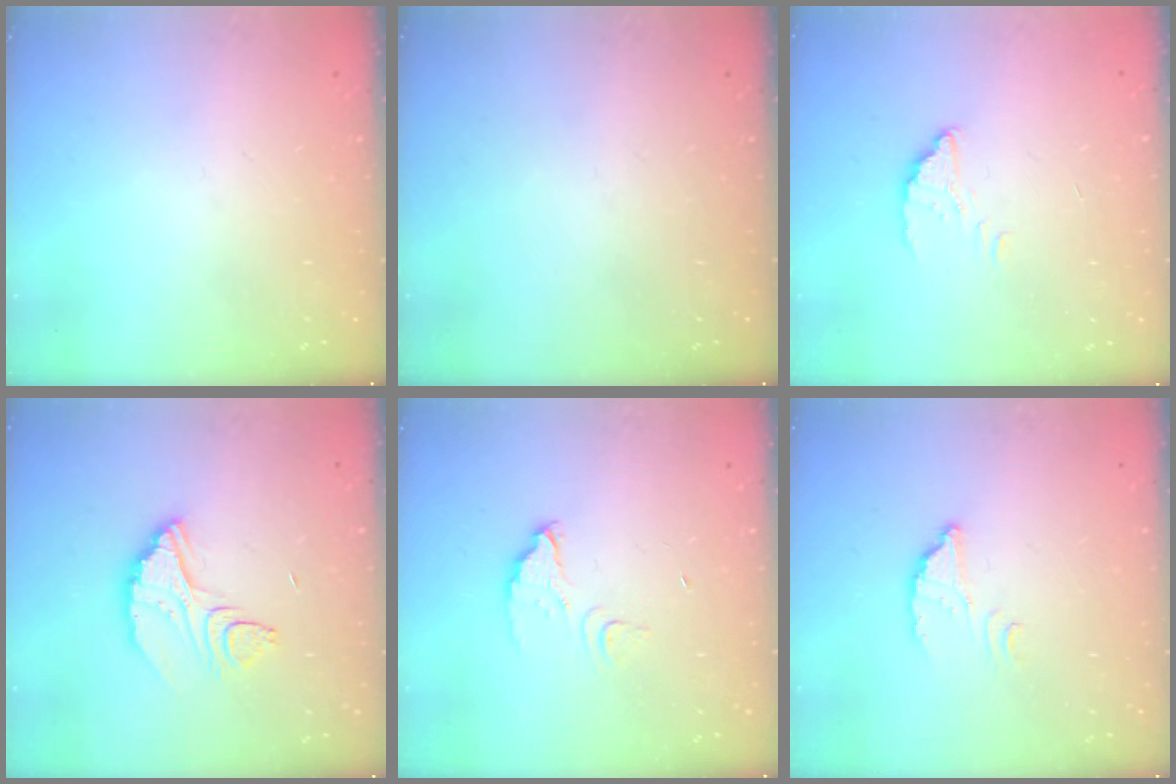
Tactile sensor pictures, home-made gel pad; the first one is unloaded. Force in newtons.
{"total": 0.0}
{"total": 2.5, "press": 2.5, "slide": 0.1}
{"total": 9.6, "press": 9.6, "slide": 0.7}
{"total": 3.1, "press": 3.1, "slide": 0.3}
{"total": 2.4, "press": 2.4, "slide": 0.3}